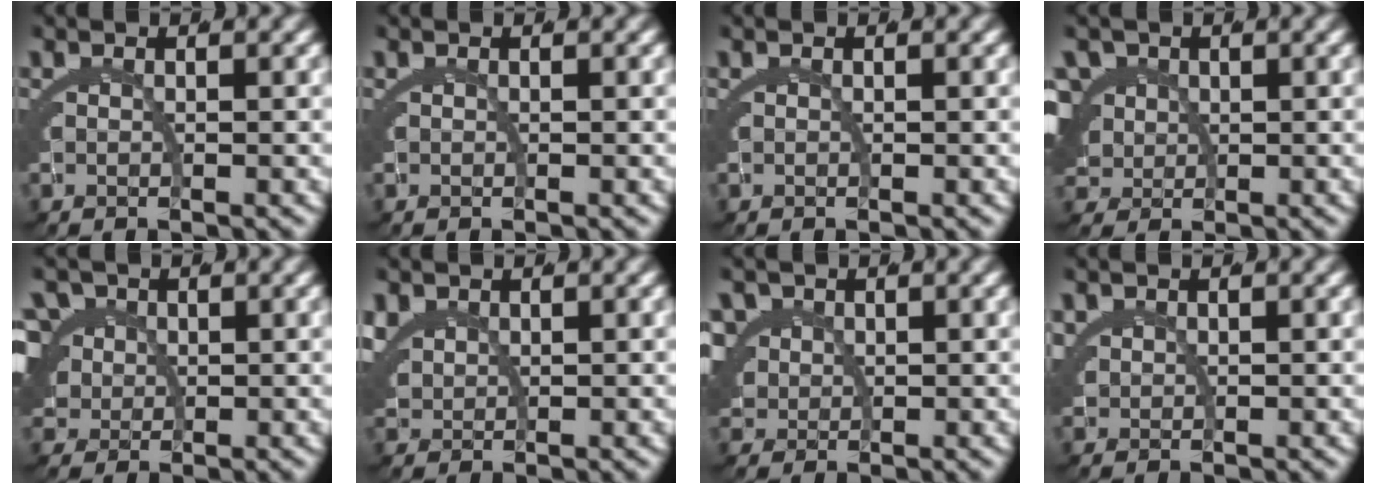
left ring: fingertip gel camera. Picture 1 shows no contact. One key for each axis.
{"total": 0.0}
{"total": 0.0}
{"total": 7.9, "fx": 0.9, "fy": 7.1, "fz": 3.3, "tx": -0.087, "ty": -0.021, "tz": 0.021}
{"total": 7.9, "fx": 1.0, "fy": 7.1, "fz": 3.4, "tx": -0.085, "ty": -0.019, "tz": 0.020}
{"total": 3.0, "fx": 1.9, "fy": 2.2, "fz": 0.8, "tx": -0.030, "ty": -0.002, "tz": 0.039}
{"total": 6.1, "fx": 1.7, "fy": 5.4, "fz": 2.2, "tx": -0.061, "ty": -0.010, "tz": 0.030}
{"total": 2.2, "fx": 1.1, "fy": 1.8, "fz": 0.5, "tx": -0.016, "ty": 0.002, "tz": 0.020}